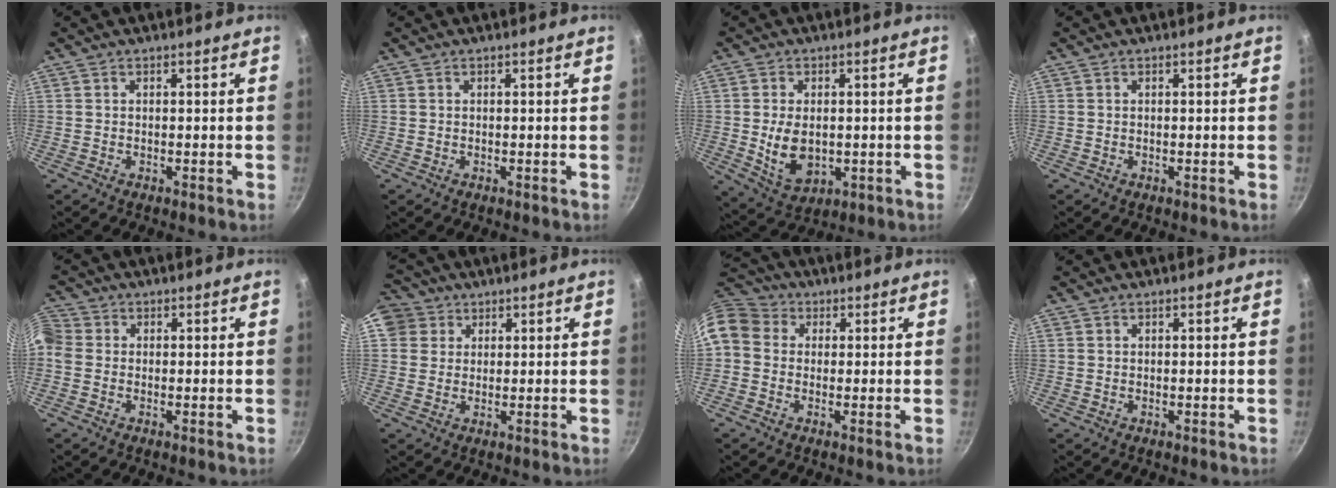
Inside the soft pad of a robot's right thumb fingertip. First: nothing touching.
{"total": 0.0}
{"total": 8.9, "force": [-0.3, 5.9, 6.7], "torque": [-0.109, -0.010, 0.010]}
{"total": 0.0}
{"total": 4.4, "force": [-0.5, 3.8, 2.1], "torque": [-0.051, 0.011, -0.026]}
{"total": 8.2, "force": [3.3, 7.2, 2.3], "torque": [-0.026, 0.012, 0.051]}
{"total": 11.8, "force": [1.6, 10.0, 6.0], "torque": [-0.121, 0.036, 0.011]}
{"total": 0.0}